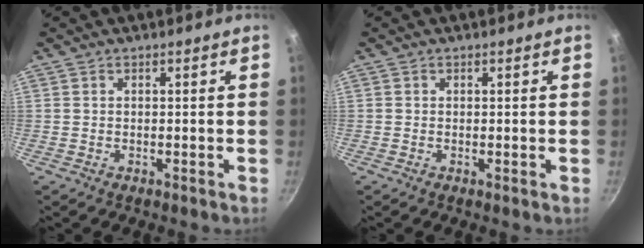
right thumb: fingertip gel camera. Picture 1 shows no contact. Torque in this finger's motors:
{"motor_torque": [0.04, -0.05, 0.21, -0.03, 0.07]}